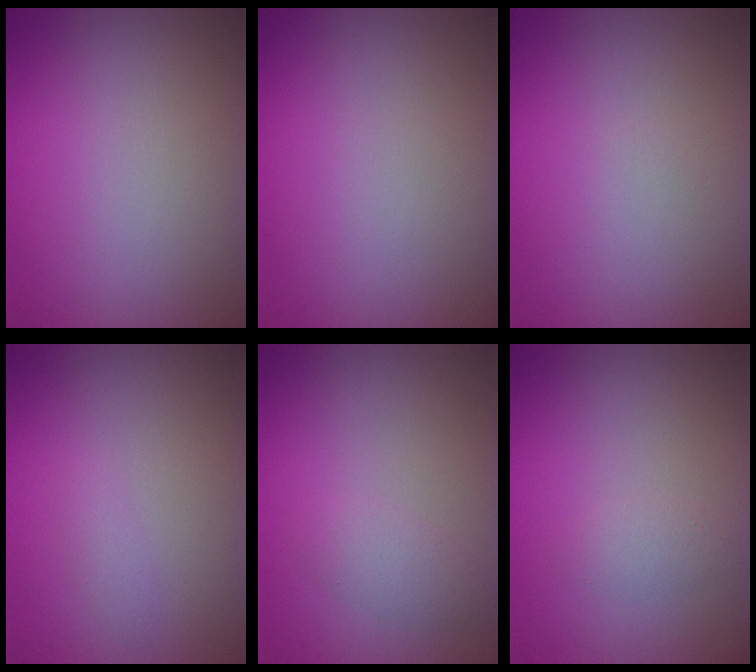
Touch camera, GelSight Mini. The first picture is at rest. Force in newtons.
{"total": 0.0}
{"total": 0.0}
{"total": 0.8, "press": 0.7, "slide": 0.1}
{"total": 1.6, "press": 1.6, "slide": 0.1}
{"total": 1.1, "press": 1.1, "slide": 0.0}